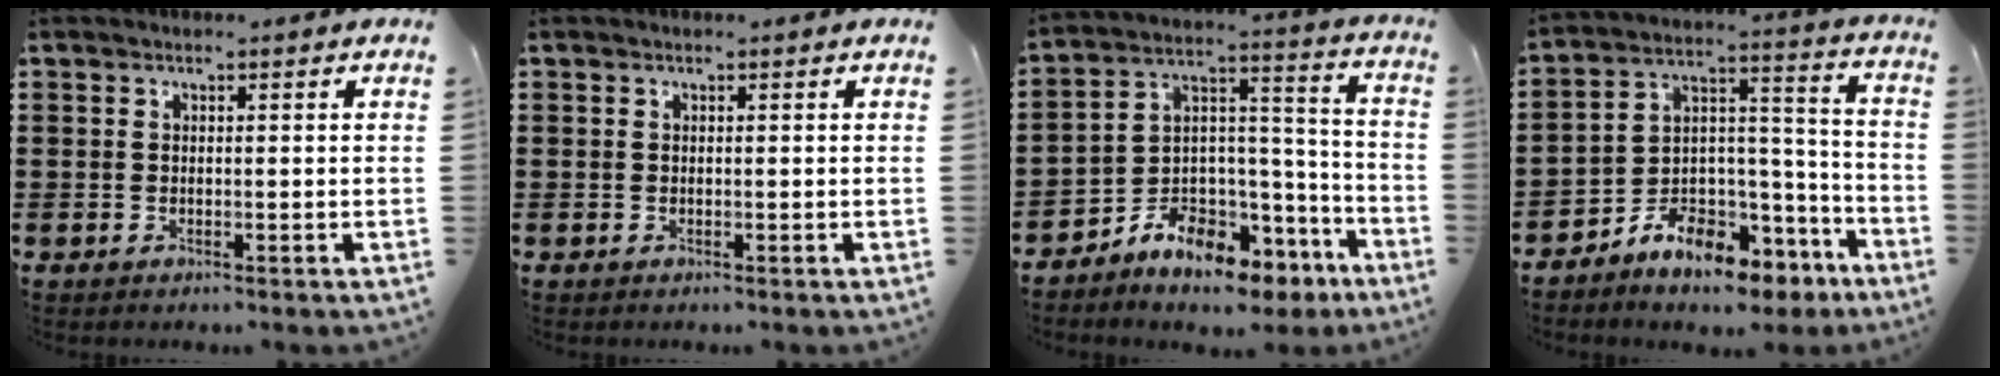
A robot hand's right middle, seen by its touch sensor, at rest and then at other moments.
{"total": 0.0}
{"total": 7.9, "force": [-6.8, 3.5, 1.8], "torque": [-0.034, 0.015, -0.125]}
{"total": 8.2, "force": [-7.0, 3.4, 2.4], "torque": [-0.040, 0.020, -0.131]}